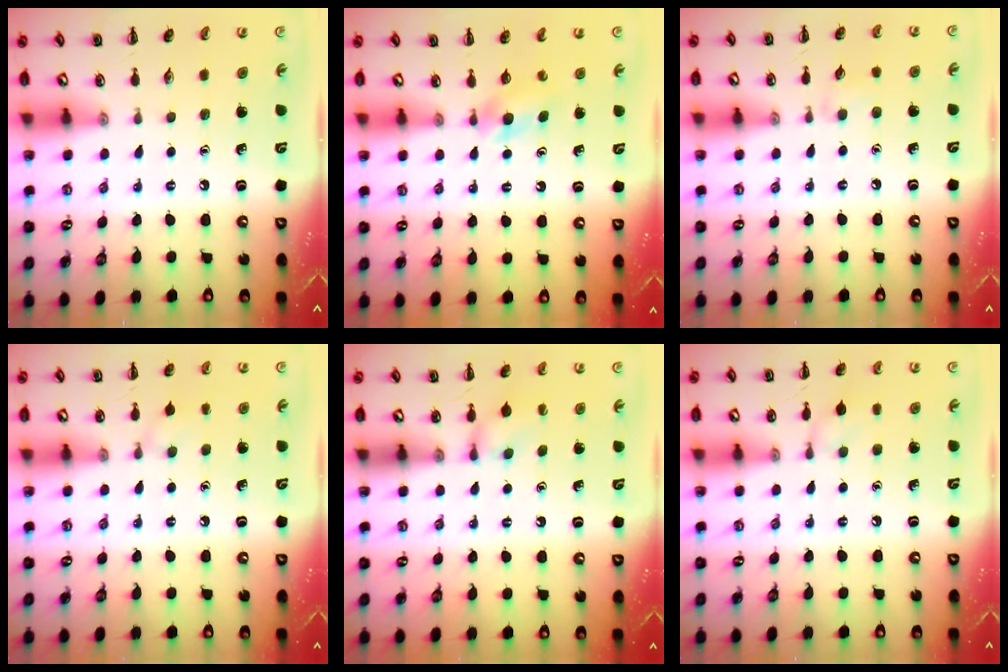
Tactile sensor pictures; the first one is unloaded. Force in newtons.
{"total": 3.4, "press": 3.2, "slide": 1.2}
{"total": 4.8, "press": 4.4, "slide": 1.7}
{"total": 5.7, "press": 5.4, "slide": 1.8}
{"total": 6.4, "press": 6.2, "slide": 1.6}
{"total": 6.2, "press": 5.8, "slide": 2.2}